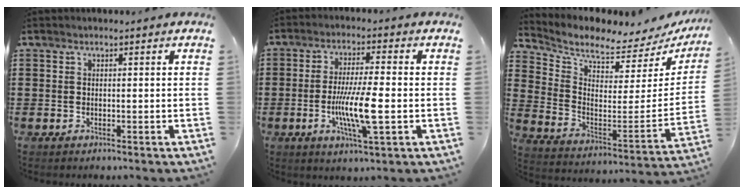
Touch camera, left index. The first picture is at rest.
{"total": 9.0, "force": [-1.8, 1.3, 8.7], "torque": [-0.171, -0.013, -0.037]}
{"total": 4.5, "force": [4.2, 0.9, 1.4], "torque": [-0.056, -0.053, 0.068]}